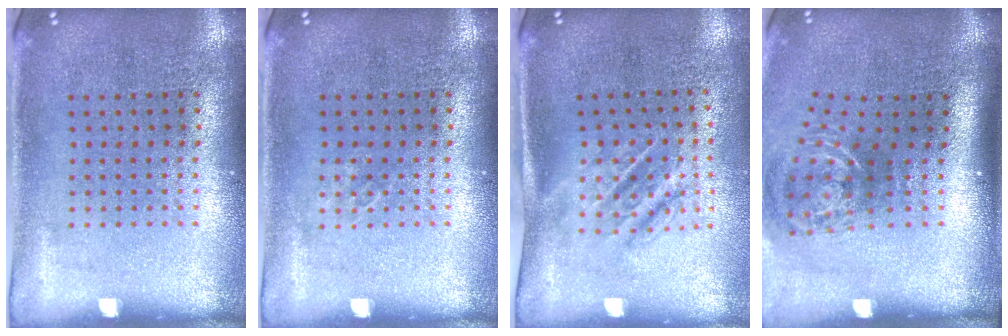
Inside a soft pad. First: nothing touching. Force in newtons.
{"total": 0.6, "press": 0.6, "slide": 0.1}
{"total": 1.7, "press": 1.3, "slide": 1.1}
{"total": 1.9, "press": 1.2, "slide": 1.4}